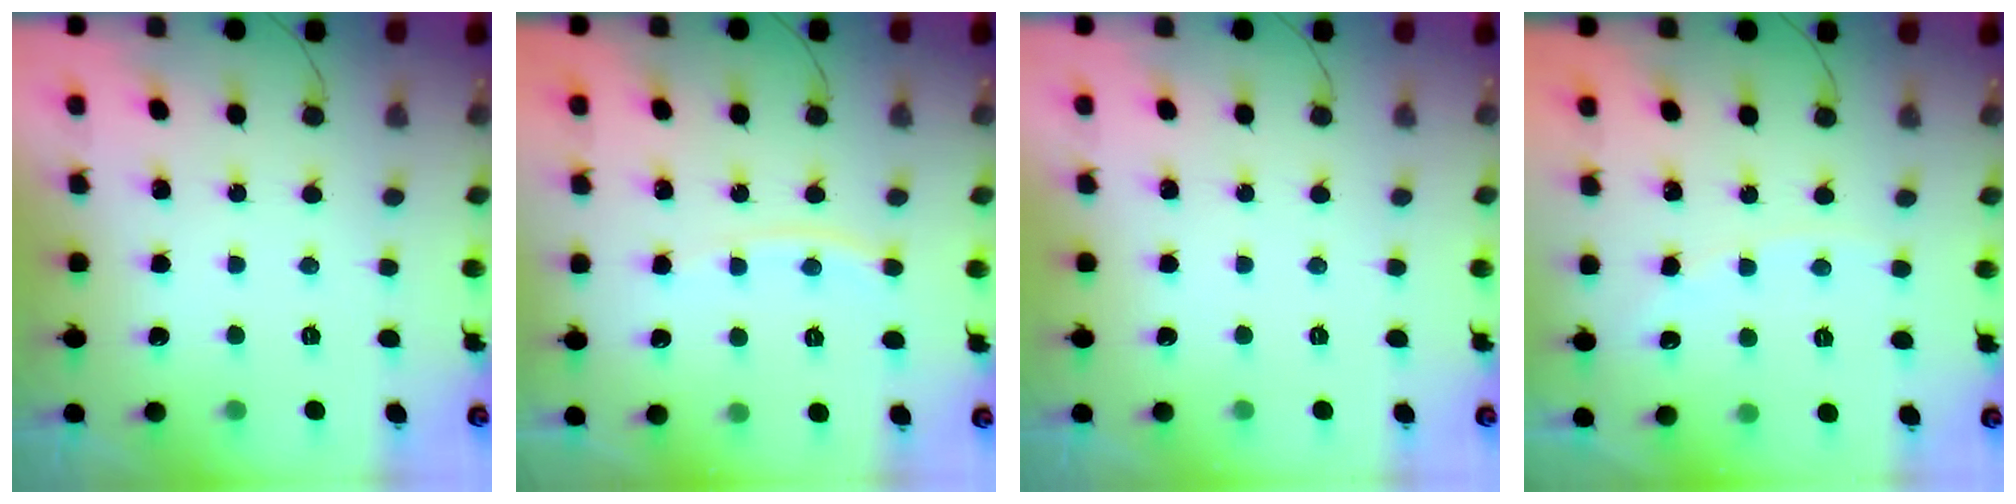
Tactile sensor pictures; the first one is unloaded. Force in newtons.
{"total": 5.7, "press": 5.7, "slide": 0.8}
{"total": 0.0}
{"total": 2.4, "press": 2.4, "slide": 0.4}